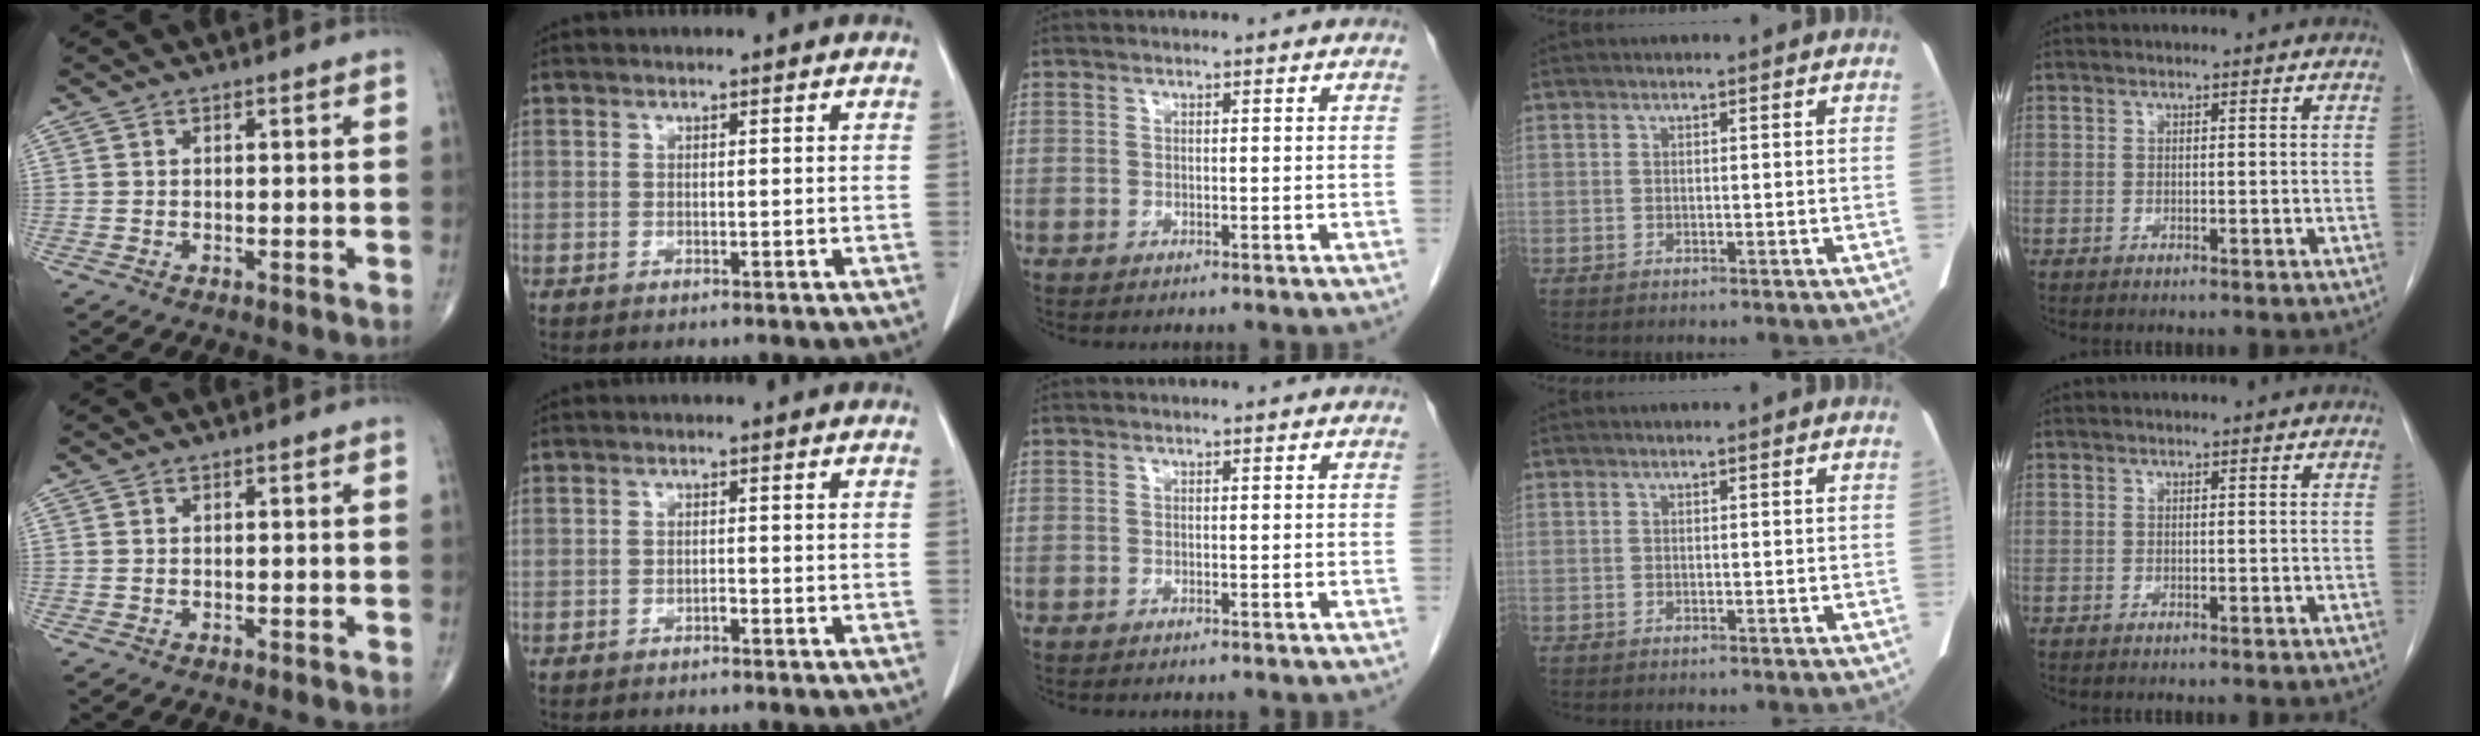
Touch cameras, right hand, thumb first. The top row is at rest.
{"index": {"total": 0.8, "force": [-0.6, 0.2, 0.4], "torque": [-0.006, 0.002, -0.013]}}